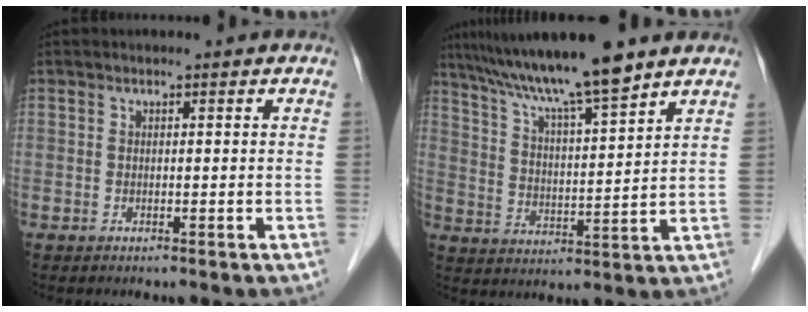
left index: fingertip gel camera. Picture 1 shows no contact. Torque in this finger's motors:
{"motor_torque": [0.42, -0.57, 0.41, 0.09]}